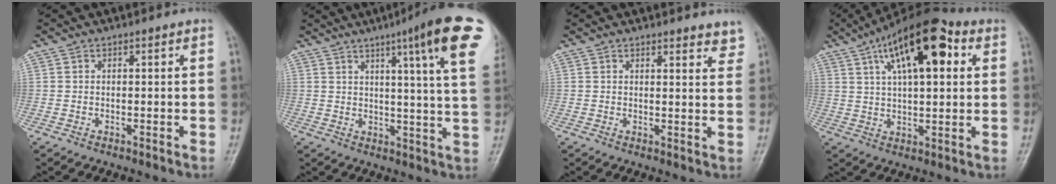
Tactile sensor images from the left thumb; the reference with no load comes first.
{"total": 17.0, "force": [8.4, 1.2, 14.8], "torque": [-0.183, -0.031, 0.094]}
{"total": 3.6, "force": [3.2, 1.0, 1.3], "torque": [0.002, -0.017, 0.032]}
{"total": 17.1, "force": [6.6, 7.1, 14.1], "torque": [-0.202, 0.007, 0.099]}